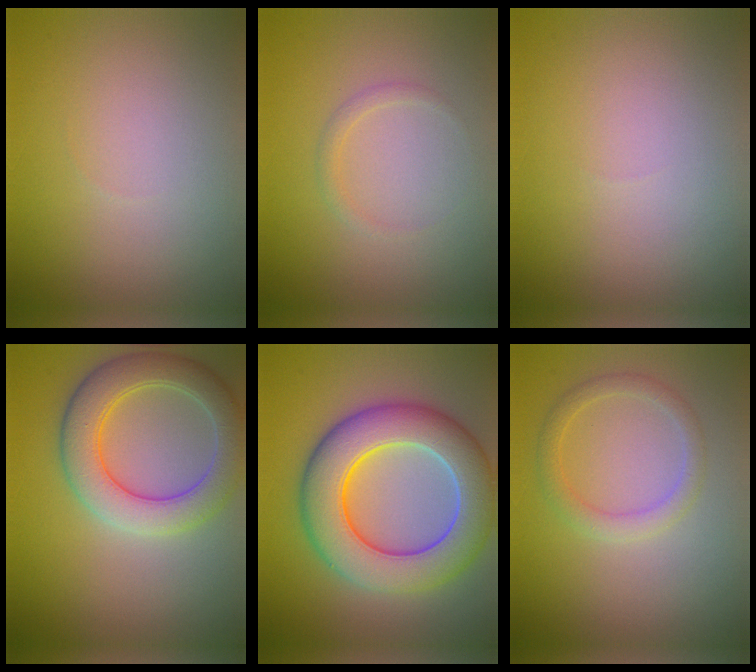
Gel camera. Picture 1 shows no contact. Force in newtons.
{"total": 0.8, "press": 0.8, "slide": 0.0}
{"total": 0.0}
{"total": 6.0, "press": 6.0, "slide": 0.3}
{"total": 9.8, "press": 9.7, "slide": 0.4}
{"total": 2.0, "press": 2.0, "slide": 0.1}